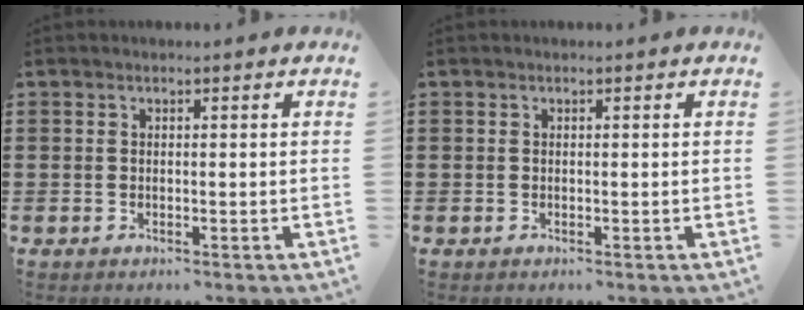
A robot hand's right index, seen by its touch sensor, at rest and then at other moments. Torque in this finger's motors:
{"motor_torque": [0.14, -0.01, 0.00, 0.00]}